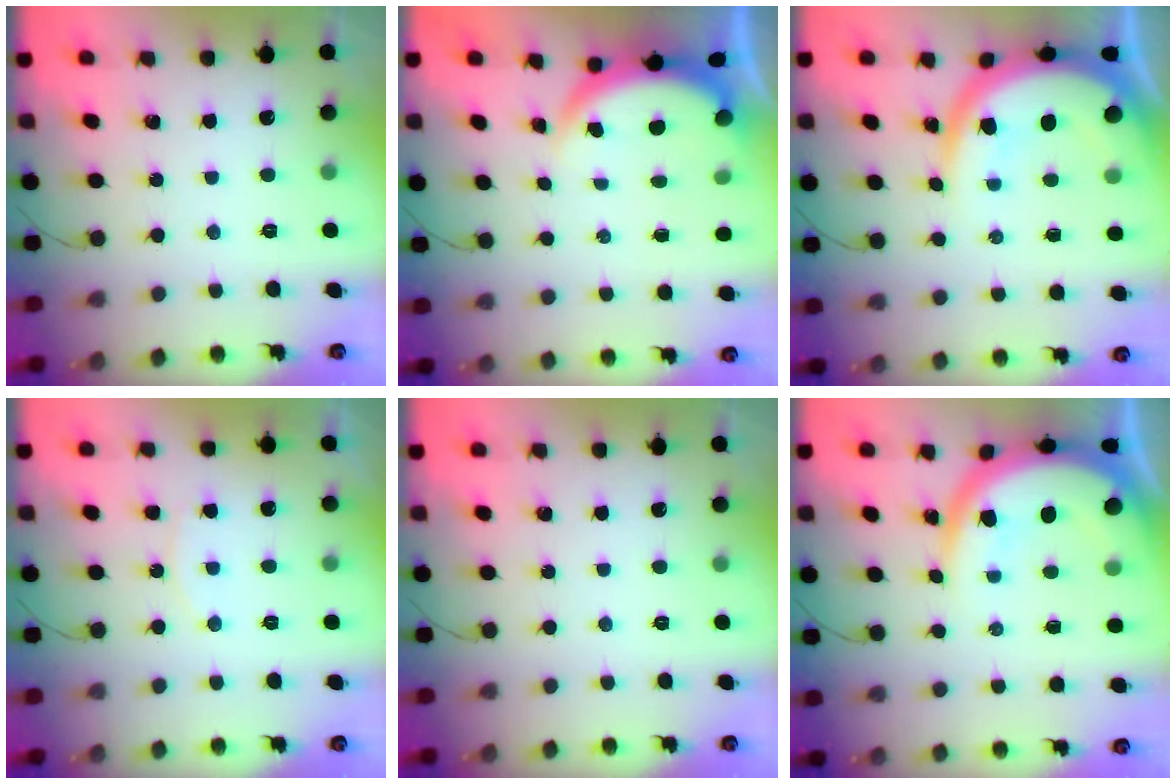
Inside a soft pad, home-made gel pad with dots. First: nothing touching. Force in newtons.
{"total": 3.9, "press": 3.8, "slide": 1.2}
{"total": 15.0, "press": 14.9, "slide": 1.6}
{"total": 5.0, "press": 4.9, "slide": 0.4}
{"total": 0.0}
{"total": 15.0, "press": 14.9, "slide": 1.6}